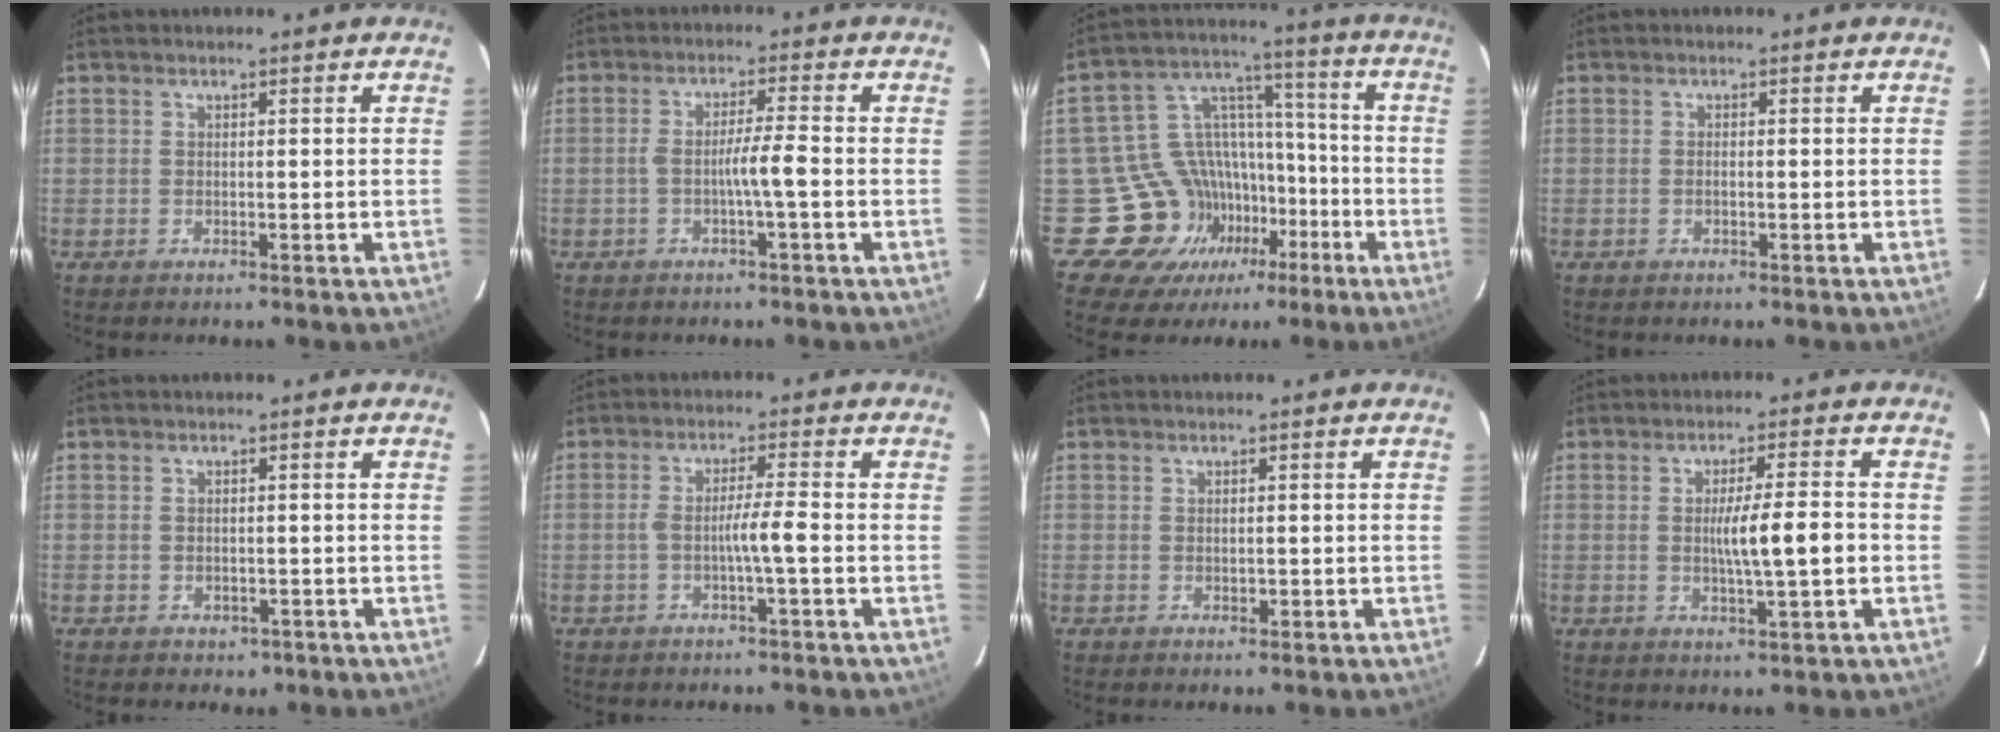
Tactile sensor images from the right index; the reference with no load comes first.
{"total": 4.0, "force": [-1.2, -0.4, 3.8], "torque": [-0.066, 0.006, -0.020]}
{"total": 15.5, "force": [-5.8, 13.8, 3.9], "torque": [-0.066, 0.095, -0.075]}
{"total": 0.6, "force": [-0.2, 0.2, 0.6], "torque": [-0.014, 0.001, -0.002]}
{"total": 1.8, "force": [-0.9, 1.4, 0.6], "torque": [-0.008, 0.003, -0.004]}
{"total": 3.8, "force": [-1.2, -0.5, 3.6], "torque": [-0.062, 0.006, -0.020]}
{"total": 0.6, "force": [-0.2, 0.3, 0.5], "torque": [-0.008, -0.001, 0.000]}
{"total": 6.6, "force": [-0.6, 0.0, 6.6], "torque": [-0.107, -0.002, -0.010]}